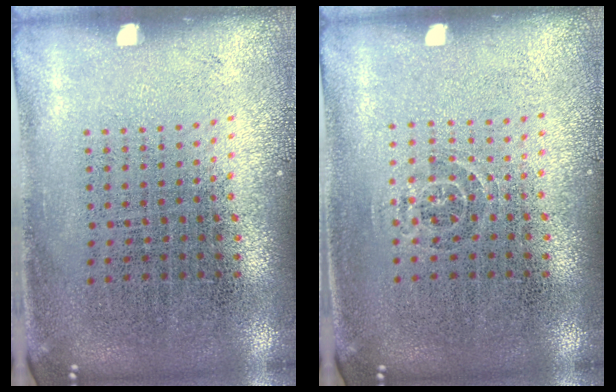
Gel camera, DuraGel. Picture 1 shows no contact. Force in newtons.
{"total": 0.8, "press": 0.5, "slide": 0.6}